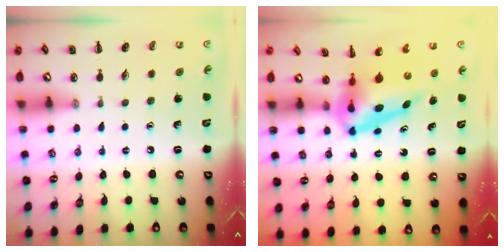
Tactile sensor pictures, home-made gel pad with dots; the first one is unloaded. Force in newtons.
{"total": 6.8, "press": 6.5, "slide": 1.9}